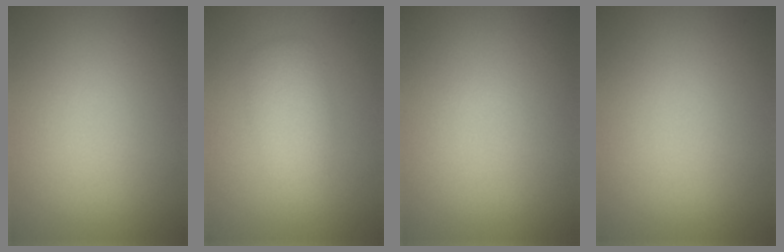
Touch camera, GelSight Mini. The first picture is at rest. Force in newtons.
{"total": 2.6, "press": 2.6, "slide": 0.1}
{"total": 0.0}
{"total": 0.0}